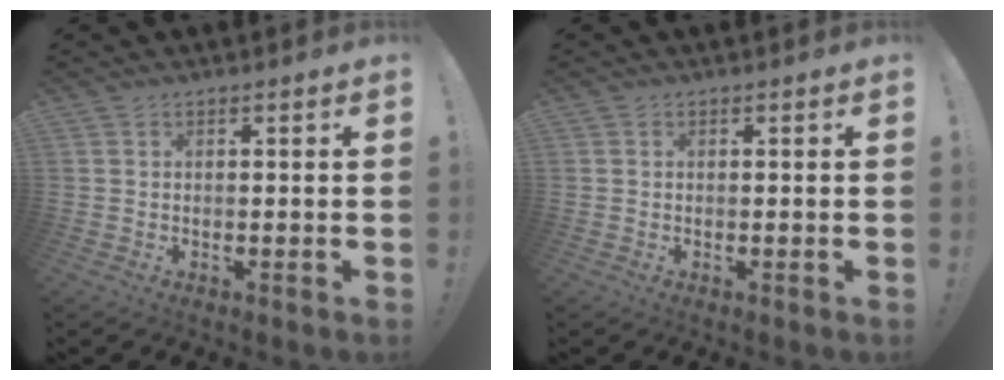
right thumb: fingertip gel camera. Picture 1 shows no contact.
{"total": 0.0}